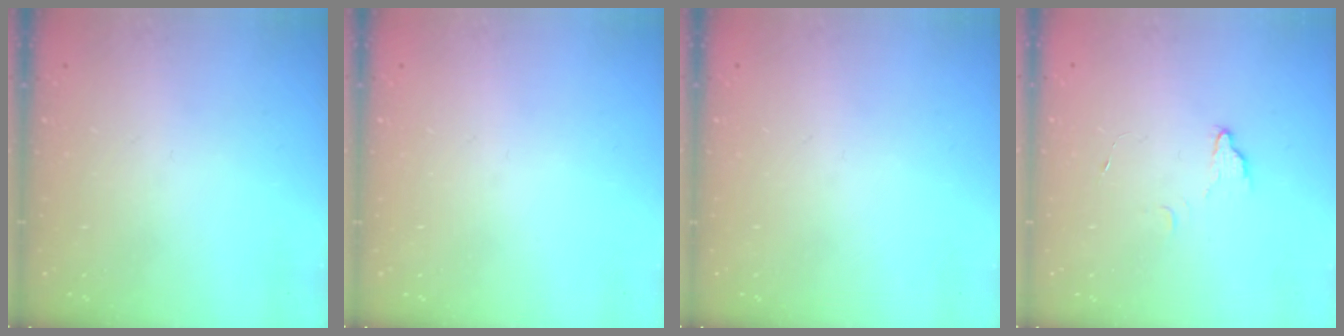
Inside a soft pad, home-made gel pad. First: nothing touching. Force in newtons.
{"total": 0.0}
{"total": 0.0}
{"total": 2.2, "press": 2.2, "slide": 0.2}